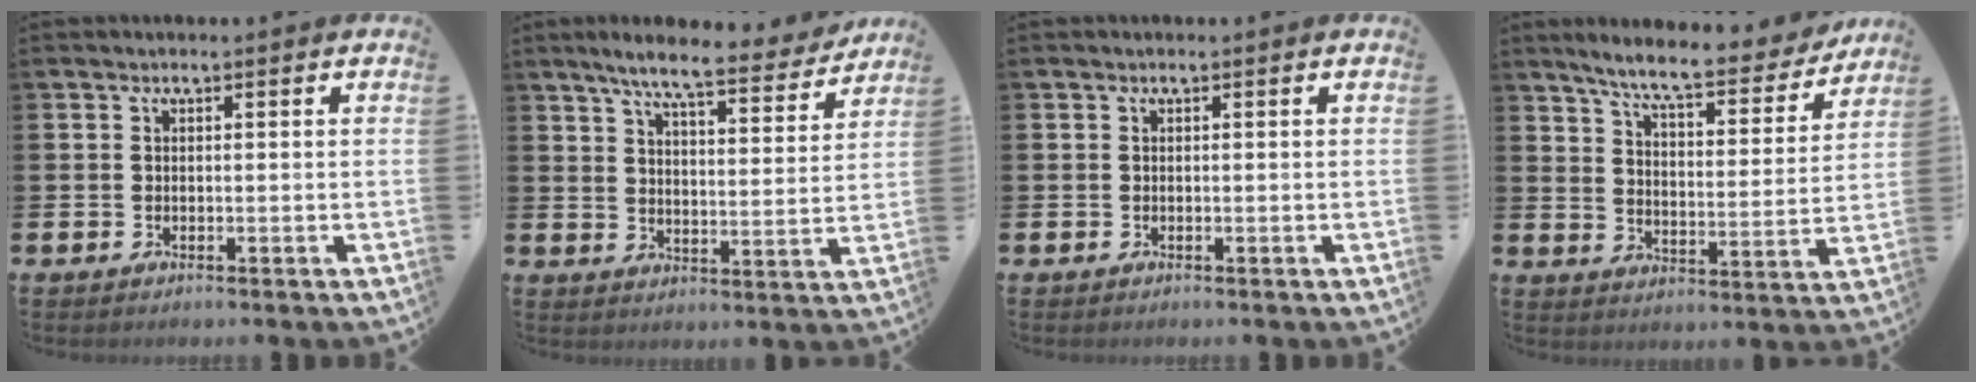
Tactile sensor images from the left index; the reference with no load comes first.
{"total": 7.9, "force": [7.1, 0.8, 3.5], "torque": [-0.081, -0.036, 0.120]}
{"total": 0.0}
{"total": 8.1, "force": [7.3, 1.1, 3.3], "torque": [-0.091, -0.043, 0.124]}